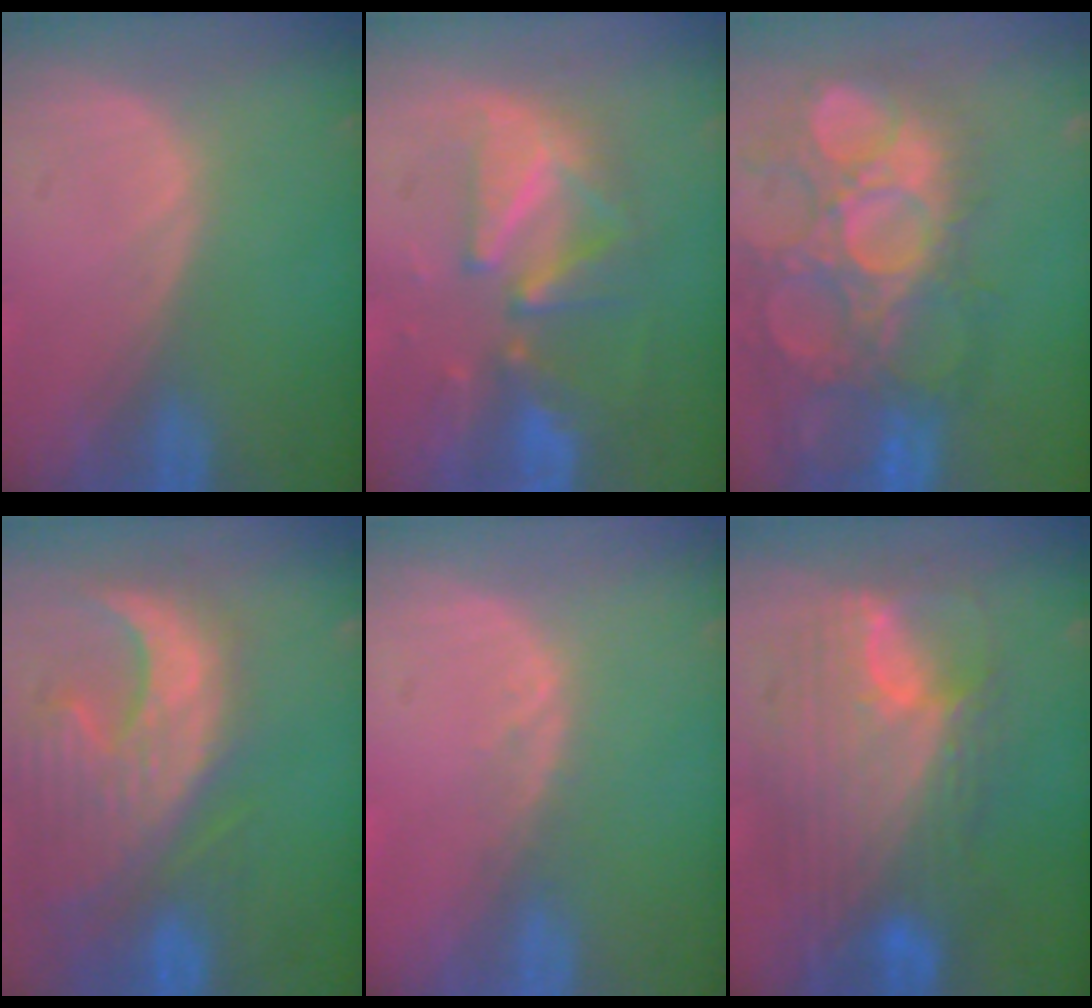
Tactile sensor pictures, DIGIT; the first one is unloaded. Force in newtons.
{"total": 9.5, "press": 8.6, "slide": 4.0}
{"total": 13.5, "press": 12.4, "slide": 5.4}
{"total": 13.2, "press": 11.3, "slide": 6.8}
{"total": 1.3, "press": 1.2, "slide": 0.6}
{"total": 11.9, "press": 11.9, "slide": 1.1}